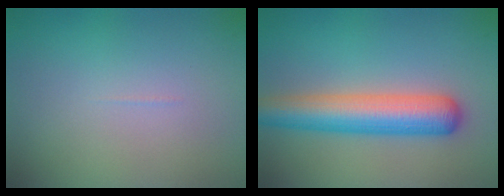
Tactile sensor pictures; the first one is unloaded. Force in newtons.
{"total": 5.9, "press": 5.9, "slide": 0.2}